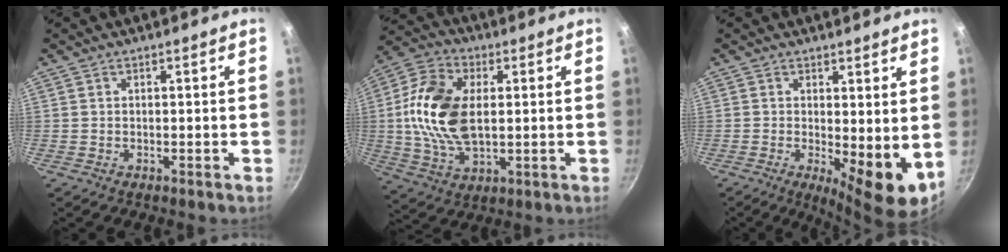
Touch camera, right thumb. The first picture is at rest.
{"total": 16.5, "force": [1.4, 9.9, 13.2], "torque": [-0.244, 0.004, 0.020]}
{"total": 8.2, "force": [0.2, 2.7, 7.7], "torque": [-0.102, -0.019, 0.009]}